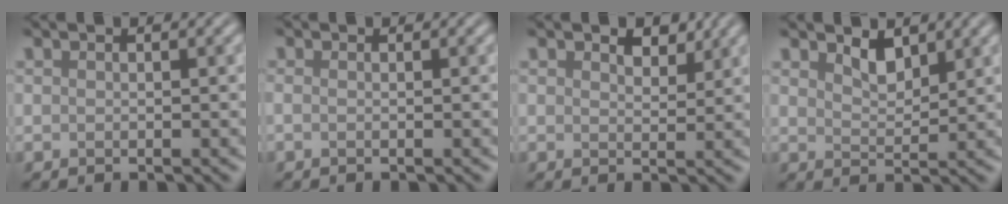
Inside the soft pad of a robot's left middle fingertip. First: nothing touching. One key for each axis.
{"total": 0.7, "fx": -0.1, "fy": 0.4, "fz": 0.6, "tx": -0.001, "ty": -0.004, "tz": -0.009}
{"total": 2.1, "fx": 1.9, "fy": 0.6, "fz": 0.6, "tx": -0.011, "ty": 0.000, "tz": 0.033}
{"total": 1.8, "fx": 1.7, "fy": 0.5, "fz": 0.5, "tx": -0.016, "ty": 0.000, "tz": 0.036}